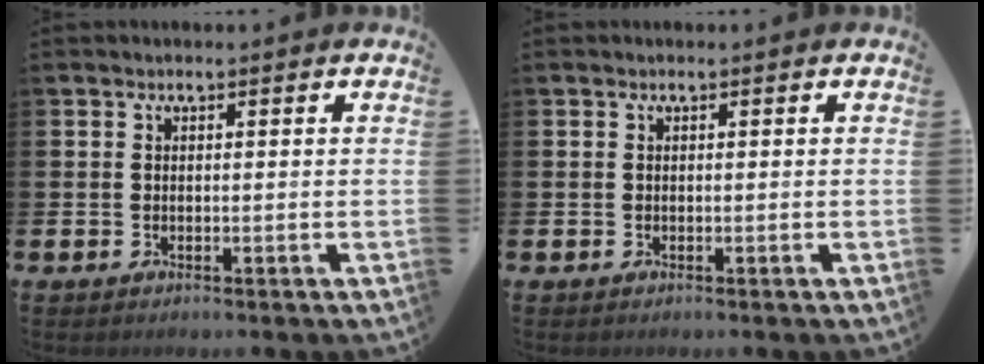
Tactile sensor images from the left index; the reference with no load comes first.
{"total": 0.0}